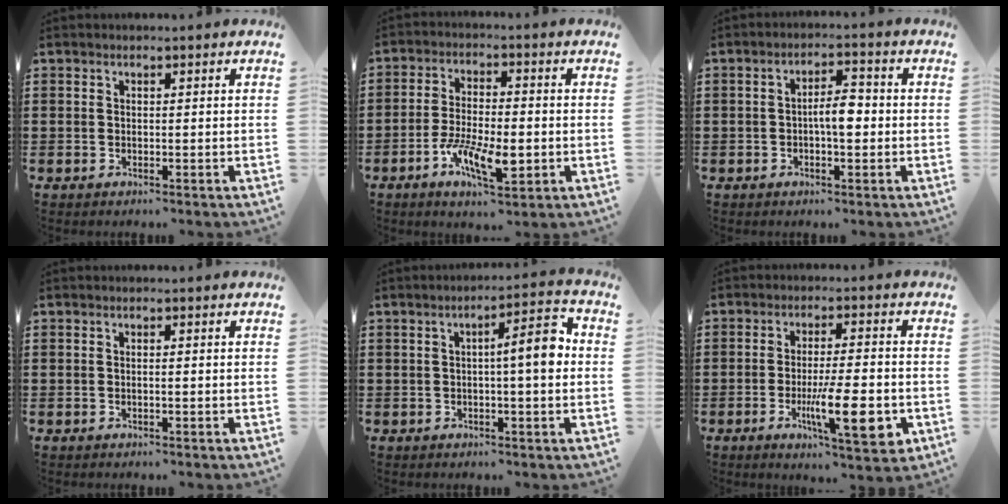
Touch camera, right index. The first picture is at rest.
{"total": 8.8, "force": [-3.3, 3.2, 7.4], "torque": [-0.152, -0.007, -0.058]}
{"total": 4.5, "force": [-0.6, 1.6, 4.1], "torque": [-0.075, 0.009, -0.013]}
{"total": 0.5, "force": [-0.2, 0.0, 0.5], "torque": [-0.008, -0.003, -0.004]}
{"total": 6.6, "force": [0.3, 1.1, 6.5], "torque": [-0.095, -0.004, -0.006]}
{"total": 11.2, "force": [-3.2, 2.3, 10.5], "torque": [-0.193, -0.013, -0.053]}